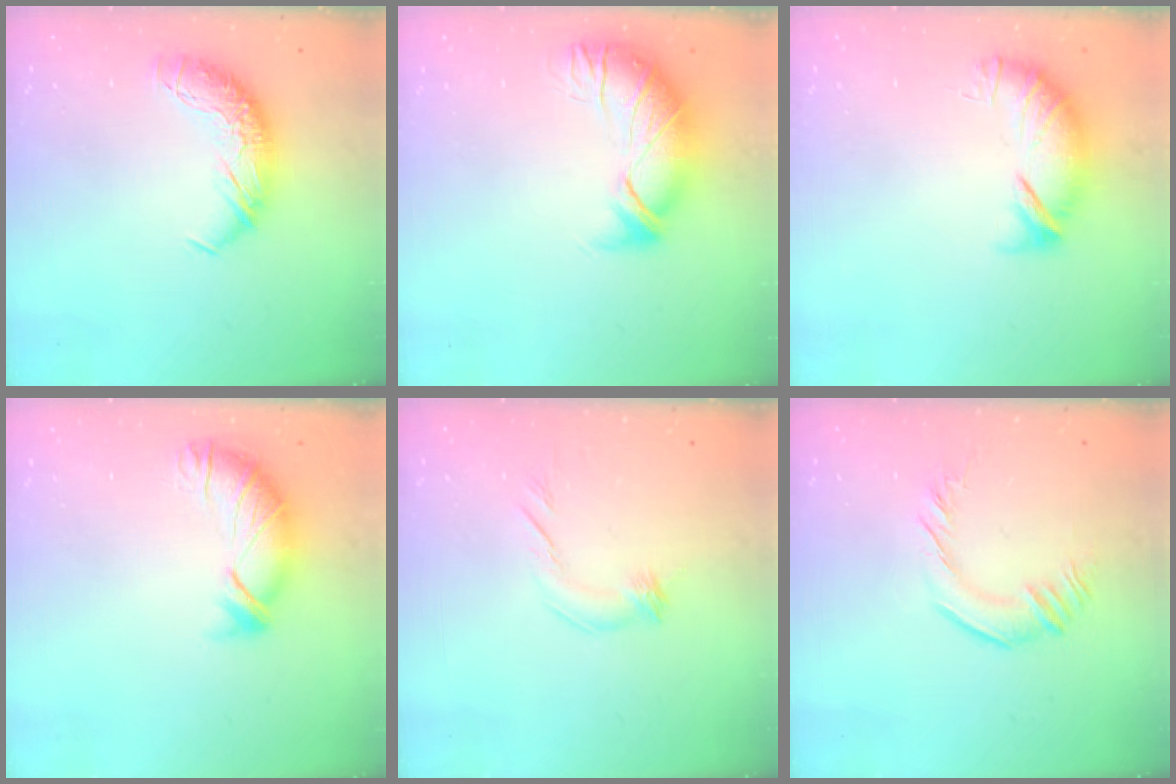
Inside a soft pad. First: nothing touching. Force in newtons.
{"total": 2.8, "press": 1.3, "slide": 2.5}
{"total": 5.3, "press": 4.9, "slide": 2.0}
{"total": 3.0, "press": 2.9, "slide": 0.8}
{"total": 4.5, "press": 4.3, "slide": 1.2}
{"total": 0.9, "press": 0.6, "slide": 0.7}